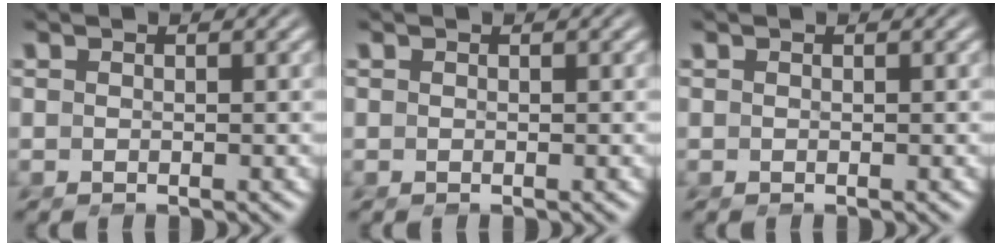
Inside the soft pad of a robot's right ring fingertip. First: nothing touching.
{"total": 0.0}
{"total": 0.0}